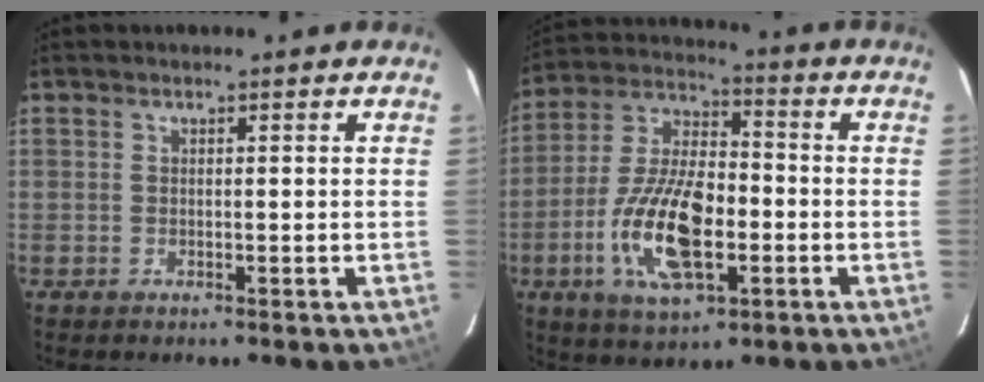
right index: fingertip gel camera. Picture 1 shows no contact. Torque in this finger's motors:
{"motor_torque": [2.14, 0.00, 1.05, 0.21]}